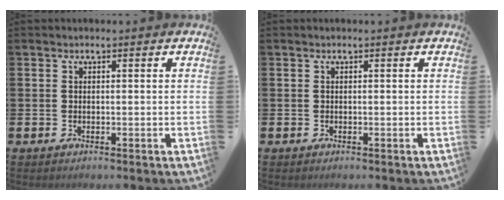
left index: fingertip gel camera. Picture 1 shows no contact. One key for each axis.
{"total": 0.0}